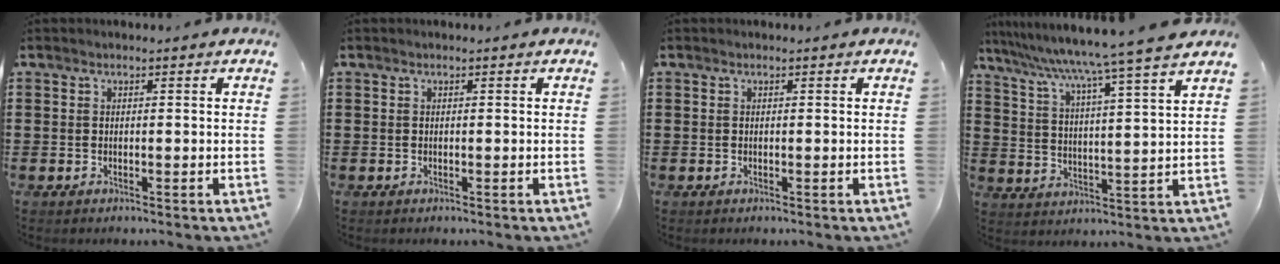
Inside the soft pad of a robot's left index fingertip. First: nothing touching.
{"total": 0.0}
{"total": 0.0}
{"total": 6.6, "force": [5.6, -1.6, 3.2], "torque": [-0.084, -0.050, 0.085]}